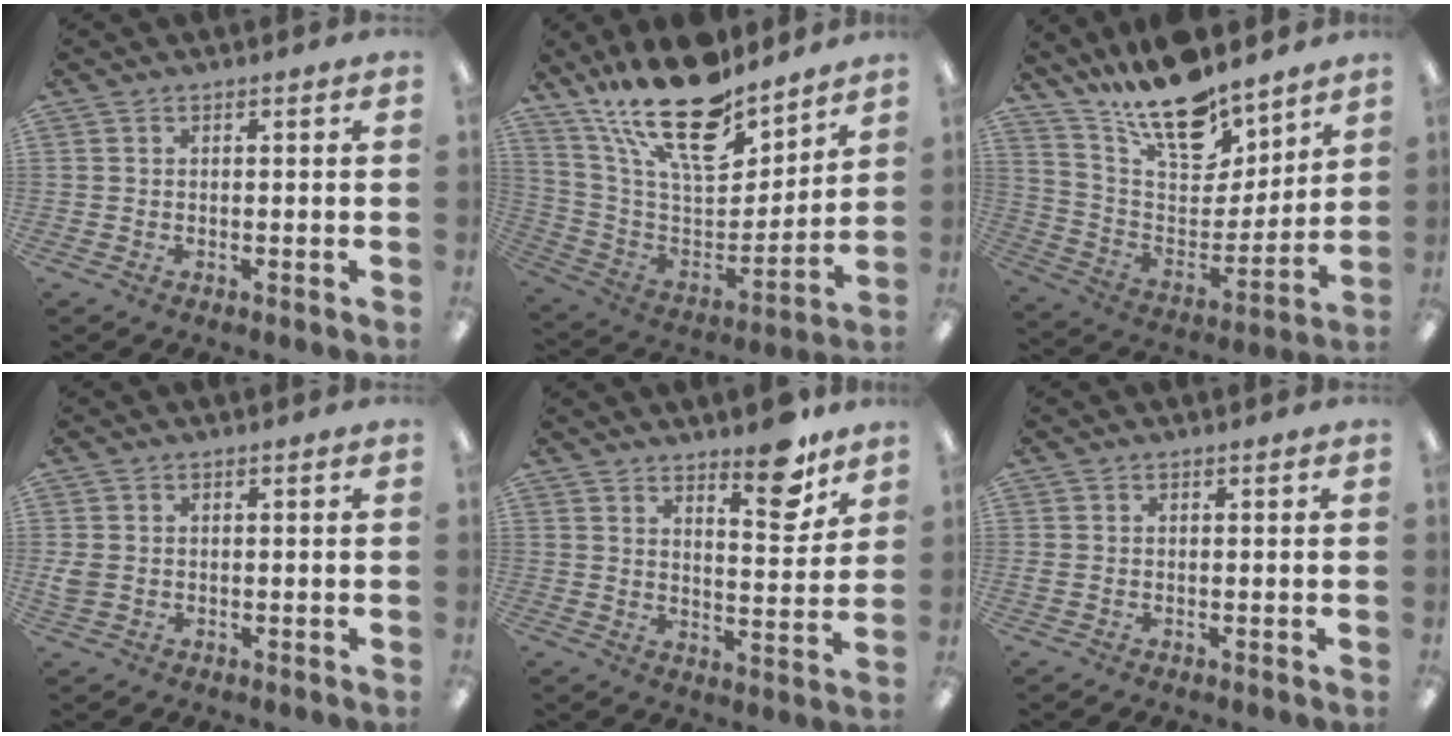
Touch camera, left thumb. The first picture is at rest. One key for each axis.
{"total": 23.5, "fx": 16.9, "fy": 9.4, "fz": 13.3, "tx": -0.246, "ty": -0.107, "tz": 0.299}
{"total": 19.5, "fx": 15.9, "fy": 7.6, "fz": 8.4, "tx": -0.152, "ty": -0.116, "tz": 0.282}
{"total": 2.5, "fx": 0.1, "fy": 2.1, "fz": 1.4, "tx": -0.017, "ty": 0.004, "tz": 0.000}
{"total": 11.1, "fx": 8.7, "fy": 3.3, "fz": 6.0, "tx": -0.061, "ty": -0.065, "tz": 0.143}
{"total": 0.6, "fx": 0.1, "fy": 0.5, "fz": 0.4, "tx": -0.007, "ty": 0.003, "tz": 0.000}